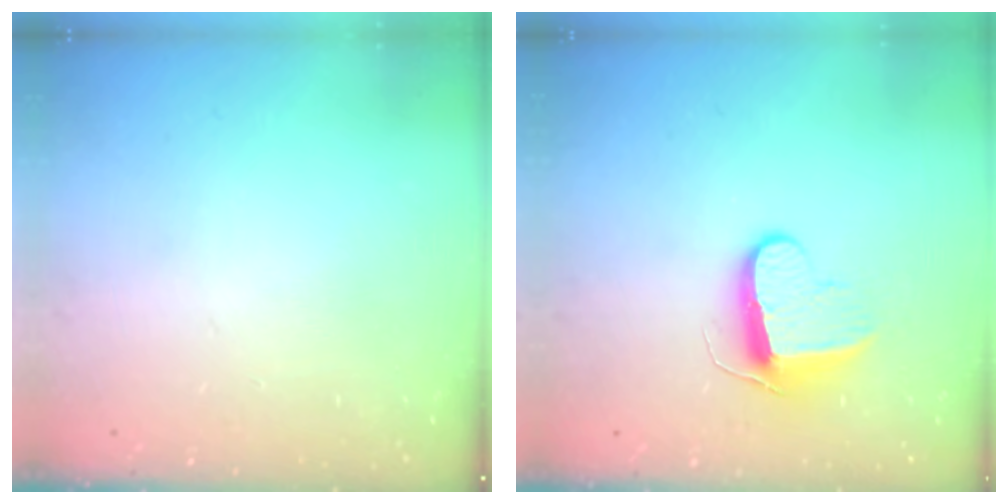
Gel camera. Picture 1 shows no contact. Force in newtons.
{"total": 9.9, "press": 9.9, "slide": 0.2}